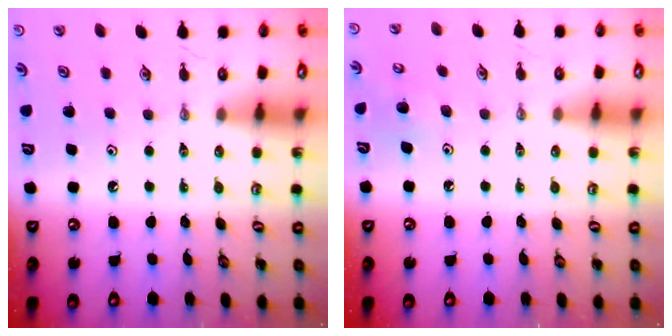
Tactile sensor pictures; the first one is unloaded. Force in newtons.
{"total": 6.9, "press": 6.8, "slide": 0.8}